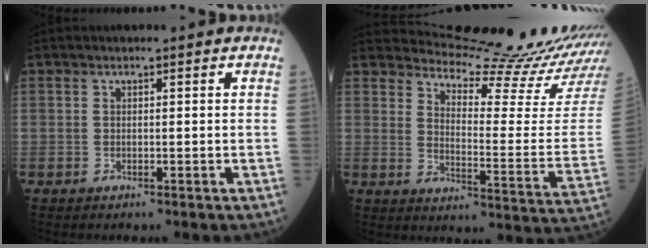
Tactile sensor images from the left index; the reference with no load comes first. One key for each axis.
{"total": 16.9, "fx": 16.7, "fy": -2.4, "fz": 1.7, "tx": -0.035, "ty": -0.131, "tz": 0.209}